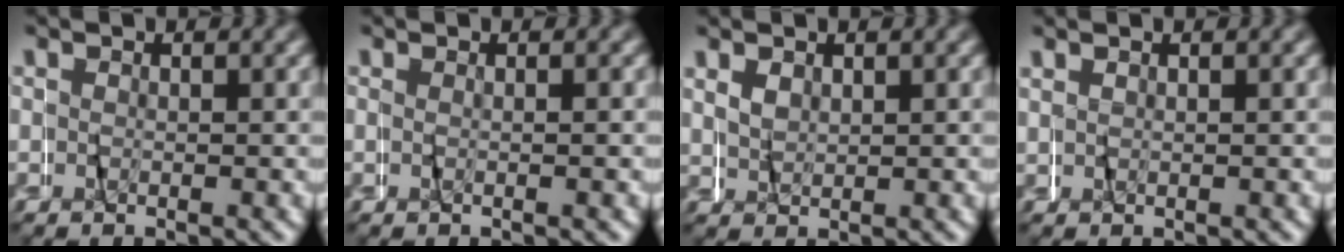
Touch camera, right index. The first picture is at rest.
{"total": 0.8, "force": [-0.3, -0.6, 0.3], "torque": [-0.013, 0.004, -0.005]}
{"total": 0.9, "force": [0.9, 0.1, -0.2], "torque": [0.001, 0.004, 0.018]}
{"total": 0.5, "force": [0.5, -0.2, -0.2], "torque": [0.000, 0.002, 0.010]}